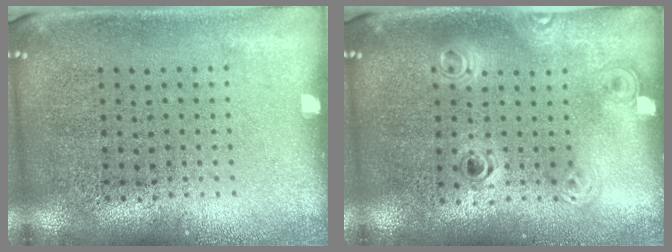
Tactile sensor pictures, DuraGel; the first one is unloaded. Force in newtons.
{"total": 1.2, "press": 1.0, "slide": 0.6}